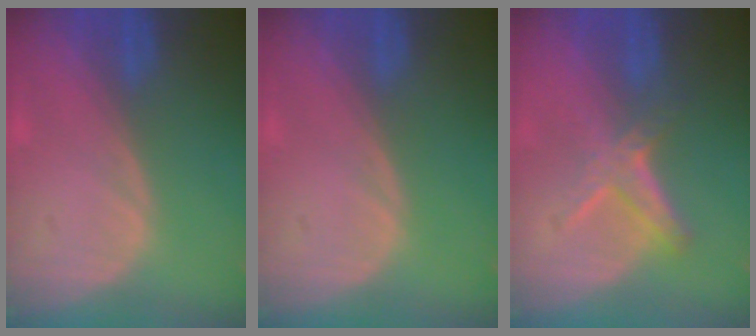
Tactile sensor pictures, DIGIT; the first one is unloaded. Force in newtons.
{"total": 0.0}
{"total": 4.9, "press": 4.8, "slide": 0.8}